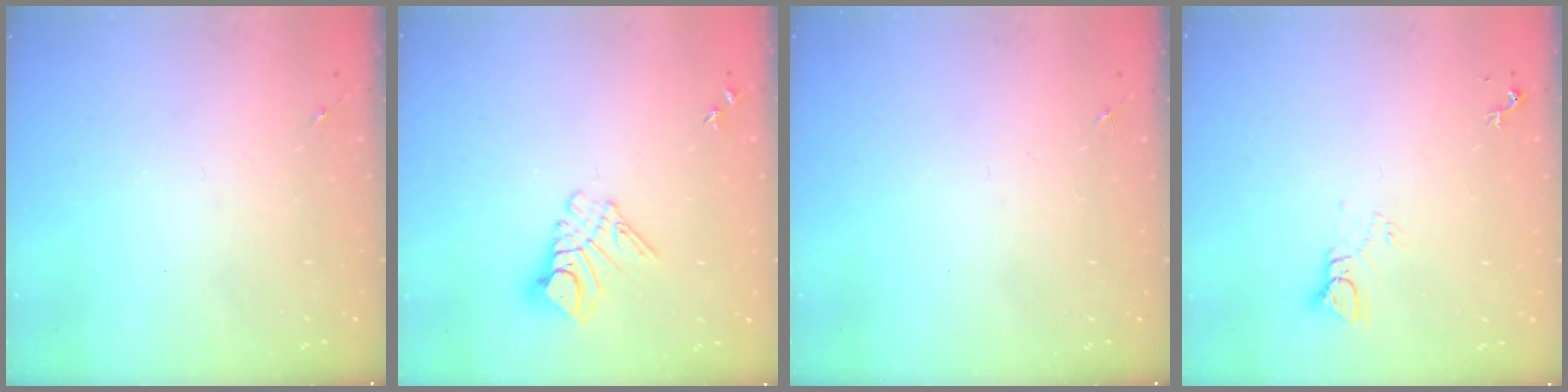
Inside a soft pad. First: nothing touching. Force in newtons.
{"total": 9.6, "press": 9.6, "slide": 1.0}
{"total": 0.0}
{"total": 3.9, "press": 3.9, "slide": 0.3}